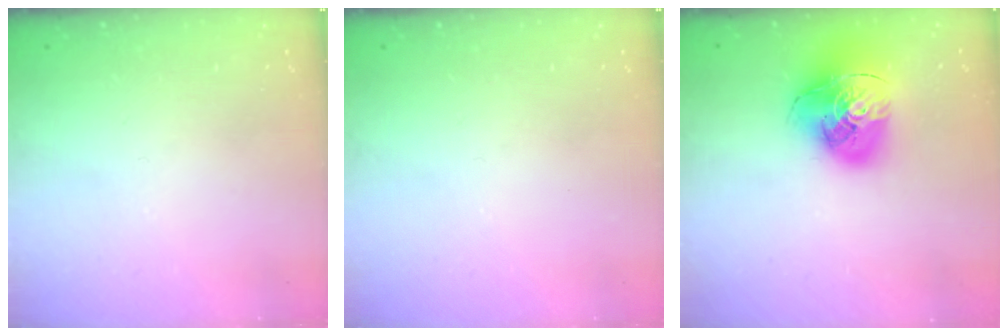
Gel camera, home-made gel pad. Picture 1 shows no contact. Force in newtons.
{"total": 0.0}
{"total": 17.1, "press": 17.0, "slide": 2.1}